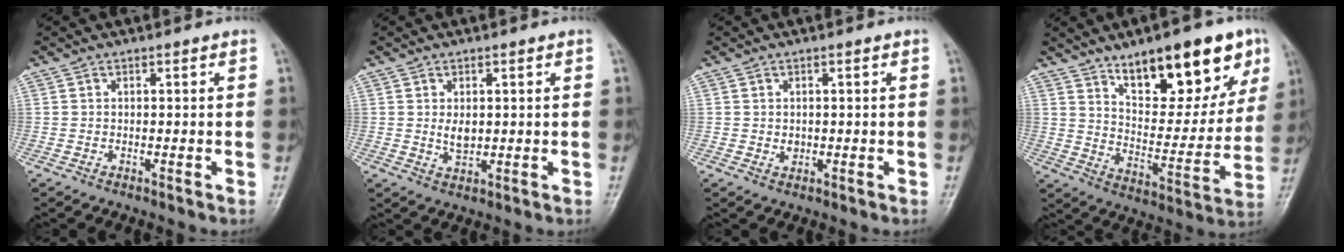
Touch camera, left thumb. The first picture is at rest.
{"total": 3.2, "force": [0.4, 2.0, 2.4], "torque": [-0.033, -0.008, 0.012]}
{"total": 1.4, "force": [0.0, 1.2, 0.8], "torque": [-0.009, 0.000, 0.004]}
{"total": 20.6, "force": [12.1, 8.4, 14.5], "torque": [-0.157, -0.055, 0.192]}